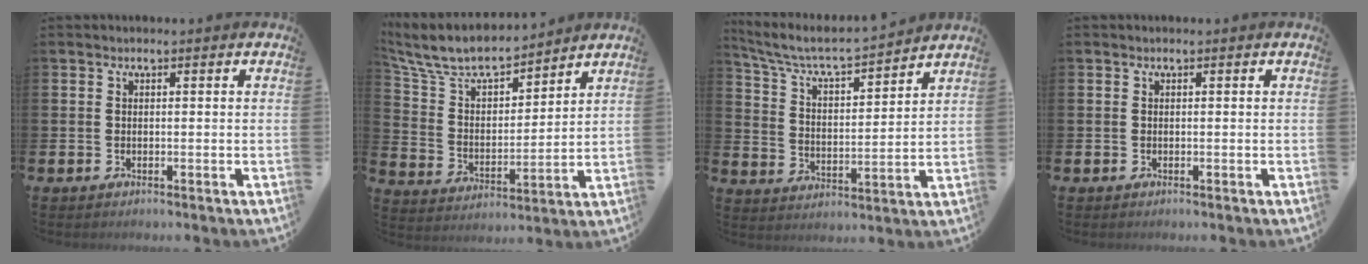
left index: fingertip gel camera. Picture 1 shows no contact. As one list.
[{"total": 9.0, "force": [8.1, 2.4, 2.9], "torque": [-0.102, -0.054, 0.144]}, {"total": 6.7, "force": [6.2, 0.9, 2.4], "torque": [-0.081, -0.044, 0.103]}, {"total": 0.0}]